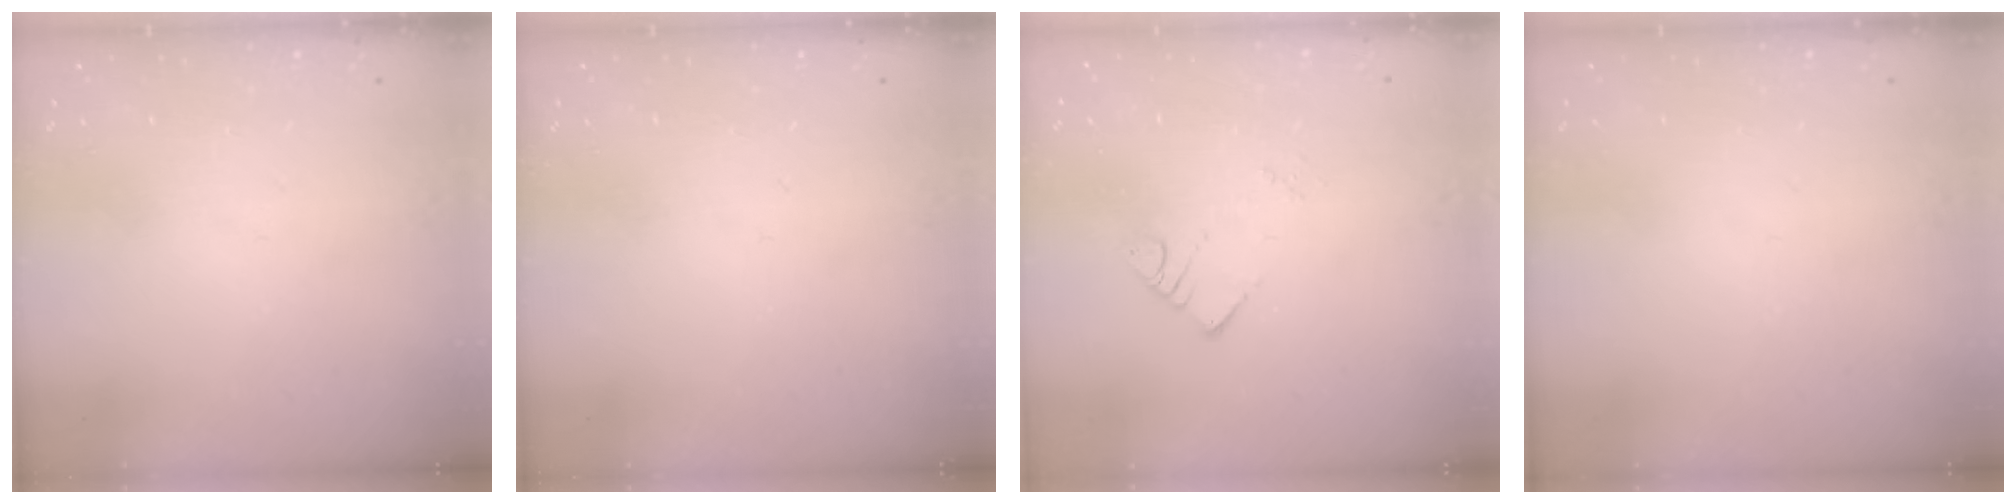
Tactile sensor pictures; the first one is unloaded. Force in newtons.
{"total": 0.0}
{"total": 2.6, "press": 2.6, "slide": 0.1}
{"total": 0.0}